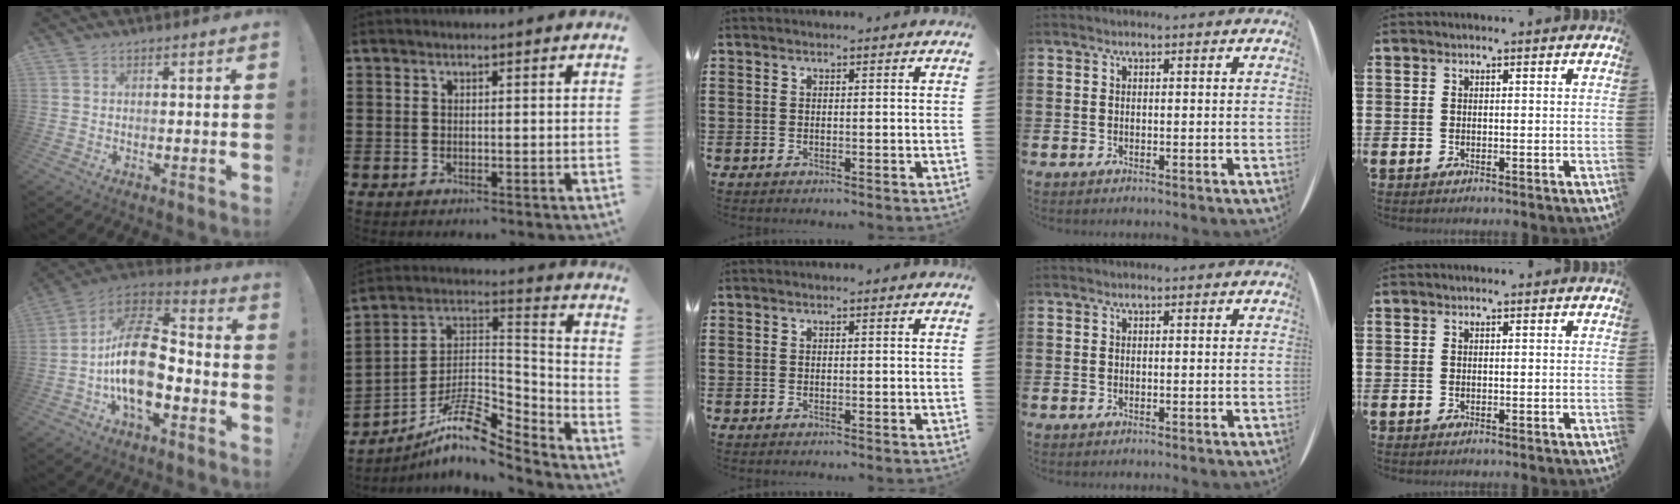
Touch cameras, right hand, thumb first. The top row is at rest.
{"thumb": {"total": 19.7, "force": [-2.8, 11.1, 16.0], "torque": [-0.303, 0.027, -0.042]}, "index": {"total": 11.1, "force": [-7.9, 3.9, 6.8], "torque": [-0.137, 0.014, -0.153]}}